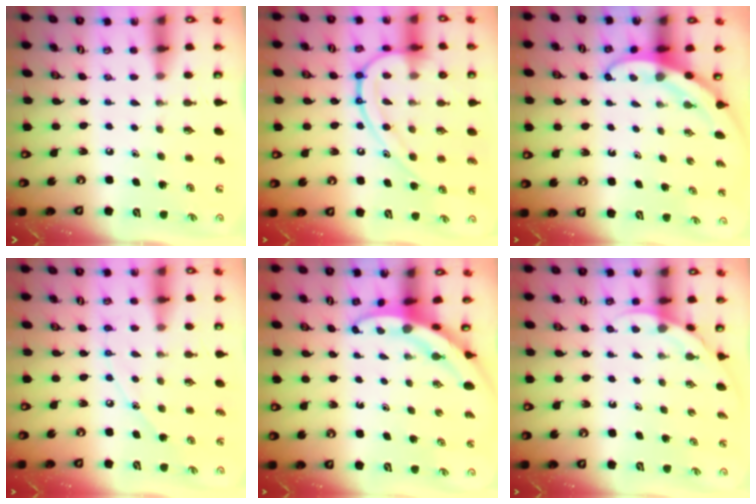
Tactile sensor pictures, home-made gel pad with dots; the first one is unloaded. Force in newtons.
{"total": 14.4, "press": 14.4, "slide": 0.9}
{"total": 3.7, "press": 3.6, "slide": 0.4}
{"total": 7.2, "press": 7.2, "slide": 0.7}
{"total": 3.3, "press": 3.3, "slide": 0.2}
{"total": 3.1, "press": 3.1, "slide": 0.1}